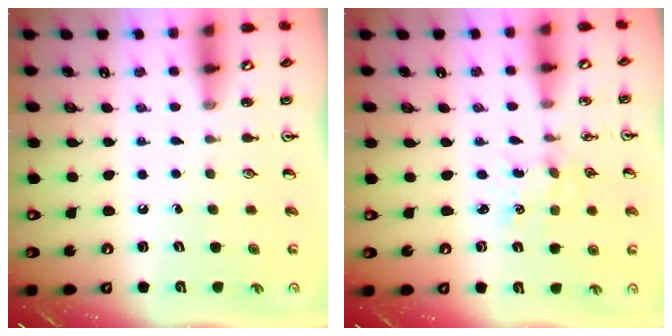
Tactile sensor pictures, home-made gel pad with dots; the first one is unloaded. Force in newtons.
{"total": 2.2, "press": 2.2, "slide": 0.3}